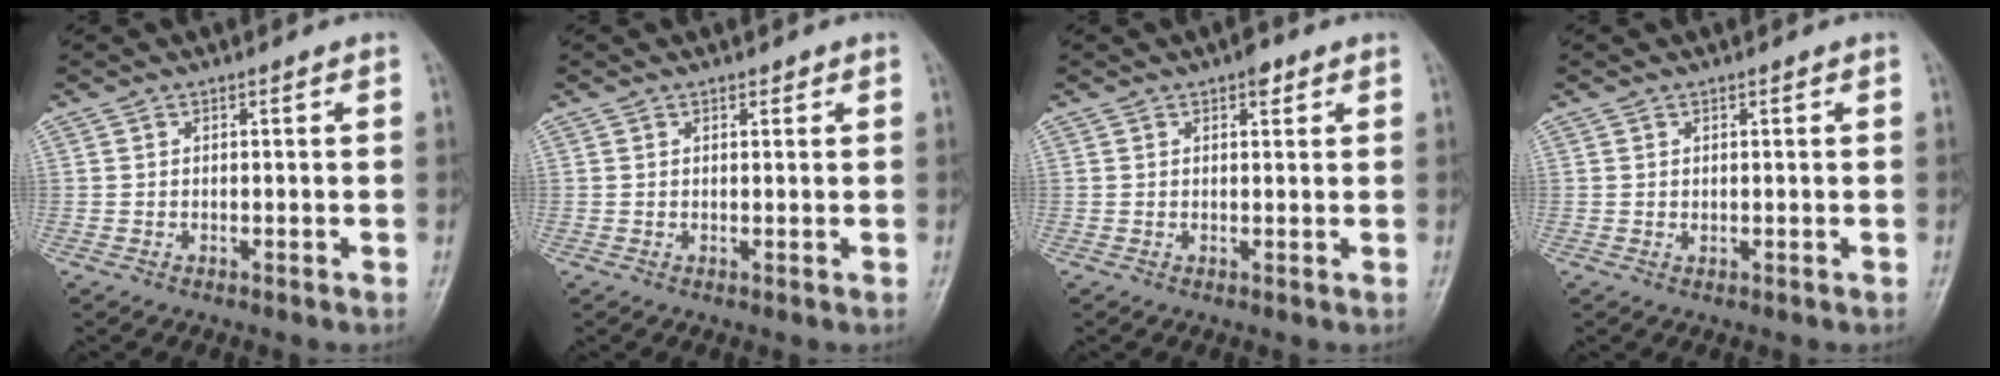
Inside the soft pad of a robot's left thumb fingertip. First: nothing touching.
{"total": 1.1, "force": [0.7, 0.6, 0.5], "torque": [-0.002, -0.004, 0.008]}
{"total": 2.4, "force": [1.4, 1.2, 1.6], "torque": [-0.014, -0.003, 0.016]}
{"total": 0.7, "force": [0.4, 0.4, 0.5], "torque": [-0.005, -0.002, 0.007]}